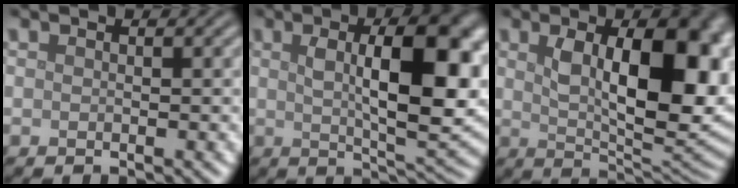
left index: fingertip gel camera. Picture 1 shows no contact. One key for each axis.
{"total": 11.5, "fx": 2.1, "fy": 3.7, "fz": 10.7, "tx": -0.145, "ty": 0.002, "tz": 0.035}
{"total": 12.3, "fx": 2.0, "fy": 5.6, "fz": 10.8, "tx": -0.140, "ty": -0.001, "tz": 0.039}